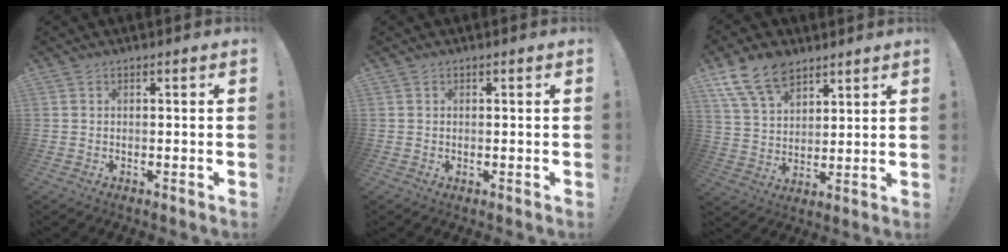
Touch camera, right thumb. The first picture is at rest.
{"total": 0.0}
{"total": 13.4, "force": [9.2, 7.8, 5.9], "torque": [-0.108, -0.049, 0.176]}